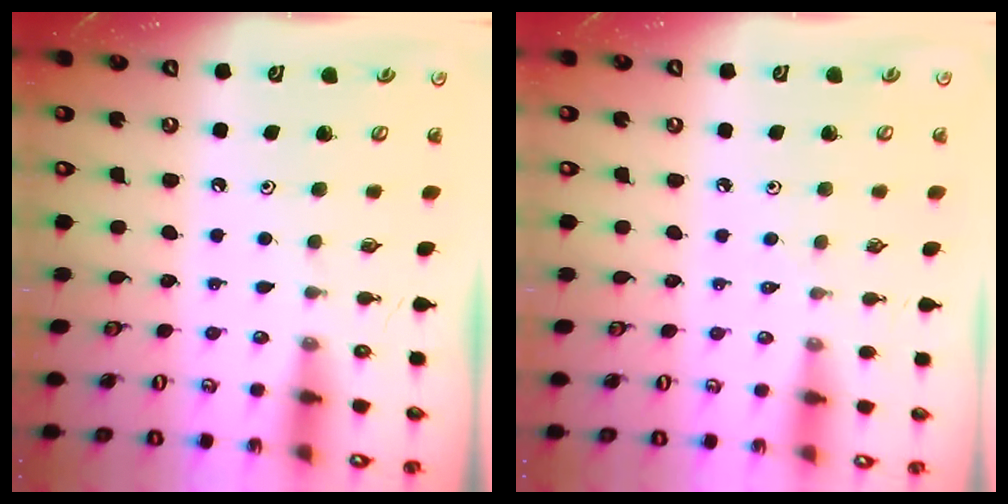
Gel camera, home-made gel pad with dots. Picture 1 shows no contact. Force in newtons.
{"total": 2.1, "press": 2.1, "slide": 0.4}